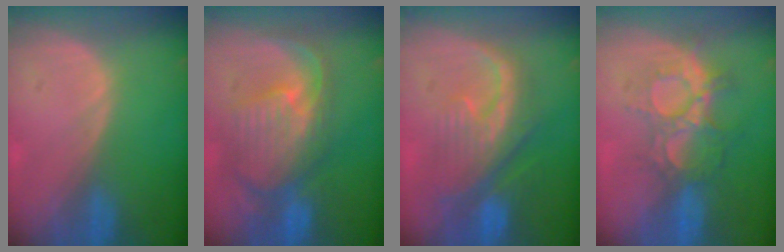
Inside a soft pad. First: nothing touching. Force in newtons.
{"total": 11.1, "press": 9.7, "slide": 5.5}
{"total": 9.4, "press": 9.0, "slide": 2.7}
{"total": 8.7, "press": 8.0, "slide": 3.4}